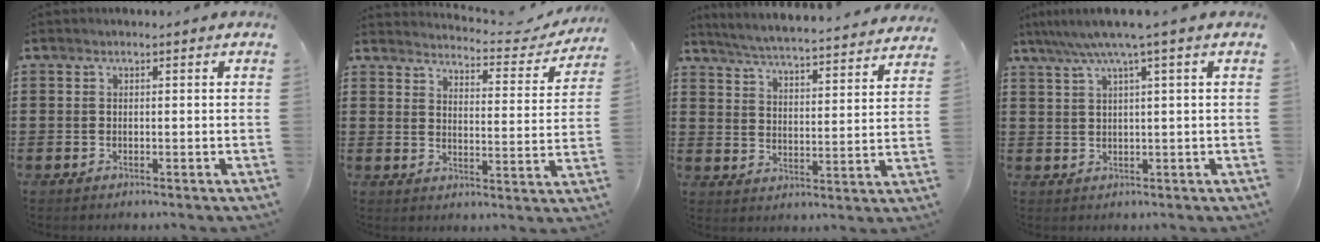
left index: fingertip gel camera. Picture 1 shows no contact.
{"total": 3.8, "force": [3.7, 0.2, 1.1], "torque": [-0.029, -0.033, 0.053]}
{"total": 4.9, "force": [4.8, -0.6, 1.1], "torque": [-0.046, -0.039, 0.077]}
{"total": 4.6, "force": [2.3, -0.5, 3.9], "torque": [-0.080, -0.002, 0.037]}